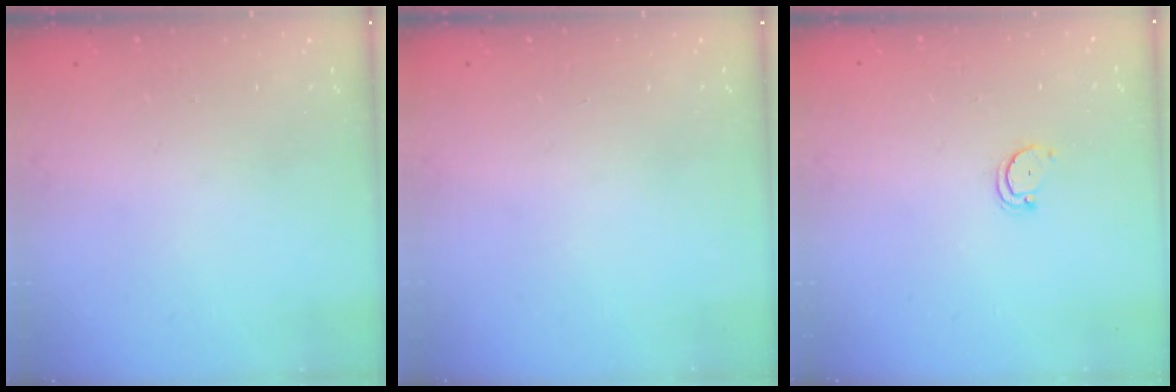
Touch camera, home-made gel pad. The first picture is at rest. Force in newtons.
{"total": 0.0}
{"total": 2.3, "press": 2.3, "slide": 0.2}